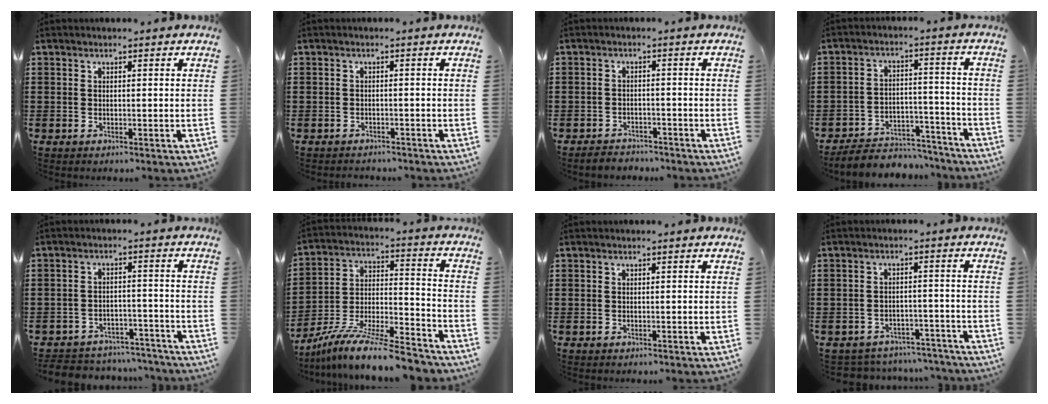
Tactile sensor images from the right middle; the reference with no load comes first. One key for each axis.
{"total": 1.1, "fx": -1.1, "fy": 0.2, "fz": -0.2, "tx": 0.000, "ty": 0.004, "tz": -0.026}
{"total": 2.4, "fx": -2.3, "fy": 0.6, "fz": -0.3, "tx": -0.003, "ty": 0.002, "tz": -0.052}
{"total": 5.8, "fx": -5.6, "fy": 1.3, "fz": 0.7, "tx": -0.017, "ty": 0.013, "tz": -0.114}
{"total": 4.4, "fx": -4.4, "fy": 0.8, "fz": 0.1, "tx": -0.005, "ty": 0.009, "tz": -0.092}
{"total": 11.5, "fx": -10.2, "fy": 0.7, "fz": 5.2, "tx": -0.082, "ty": 0.018, "tz": -0.196}
{"total": 0.0}
{"total": 3.5, "fx": -3.4, "fy": 0.5, "fz": -0.2, "tx": -0.004, "ty": 0.001, "tz": -0.074}